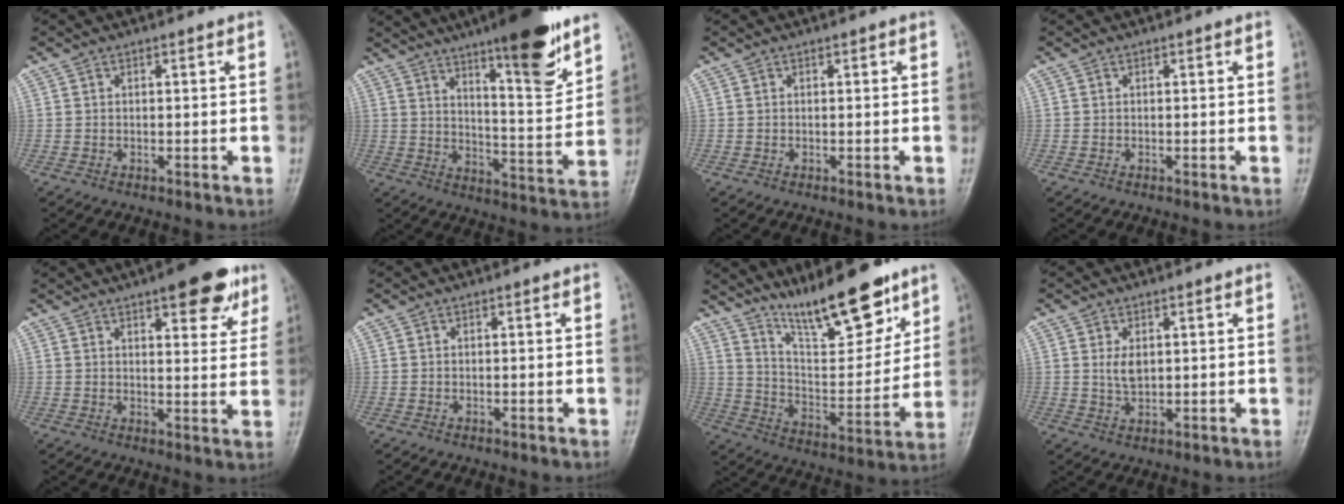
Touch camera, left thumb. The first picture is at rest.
{"total": 17.4, "force": [11.6, 3.2, 12.5], "torque": [-0.160, -0.075, 0.182]}
{"total": 0.0}
{"total": 0.0}
{"total": 10.7, "force": [6.4, 3.7, 7.6], "torque": [-0.065, -0.026, 0.083]}
{"total": 0.0}
{"total": 18.2, "force": [13.4, 5.1, 11.1], "torque": [-0.133, -0.085, 0.232]}
{"total": 3.3, "force": [1.0, 1.9, 2.5], "torque": [-0.037, -0.013, 0.027]}